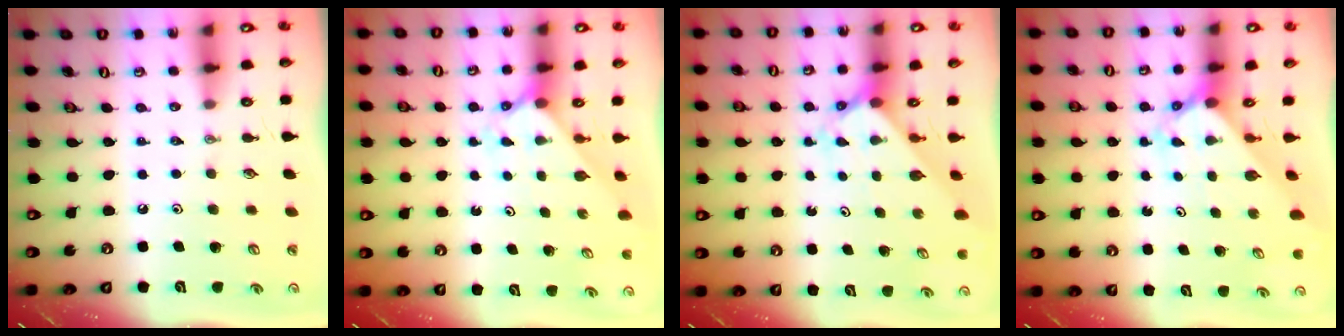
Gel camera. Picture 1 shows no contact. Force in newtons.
{"total": 2.2, "press": 2.2, "slide": 0.2}
{"total": 2.1, "press": 2.1, "slide": 0.1}
{"total": 2.4, "press": 2.4, "slide": 0.2}